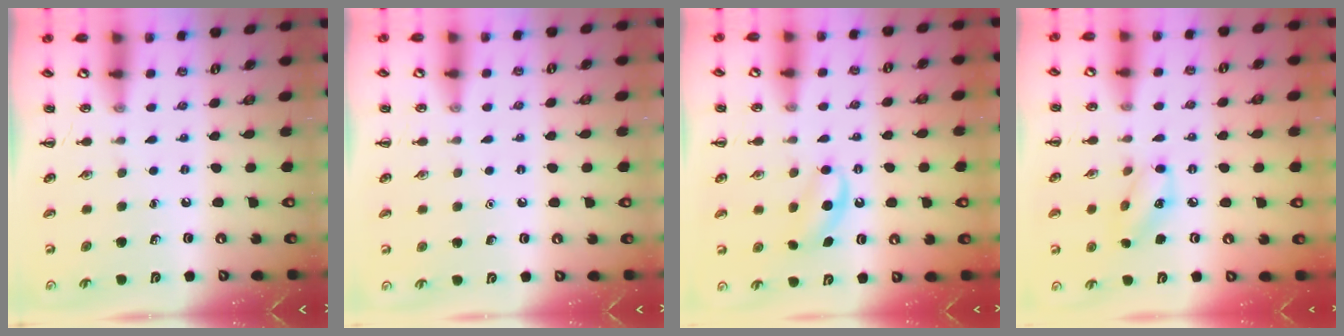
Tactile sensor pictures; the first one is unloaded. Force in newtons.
{"total": 1.5, "press": 1.5, "slide": 0.1}
{"total": 5.5, "press": 5.3, "slide": 1.6}
{"total": 7.9, "press": 7.9, "slide": 0.4}